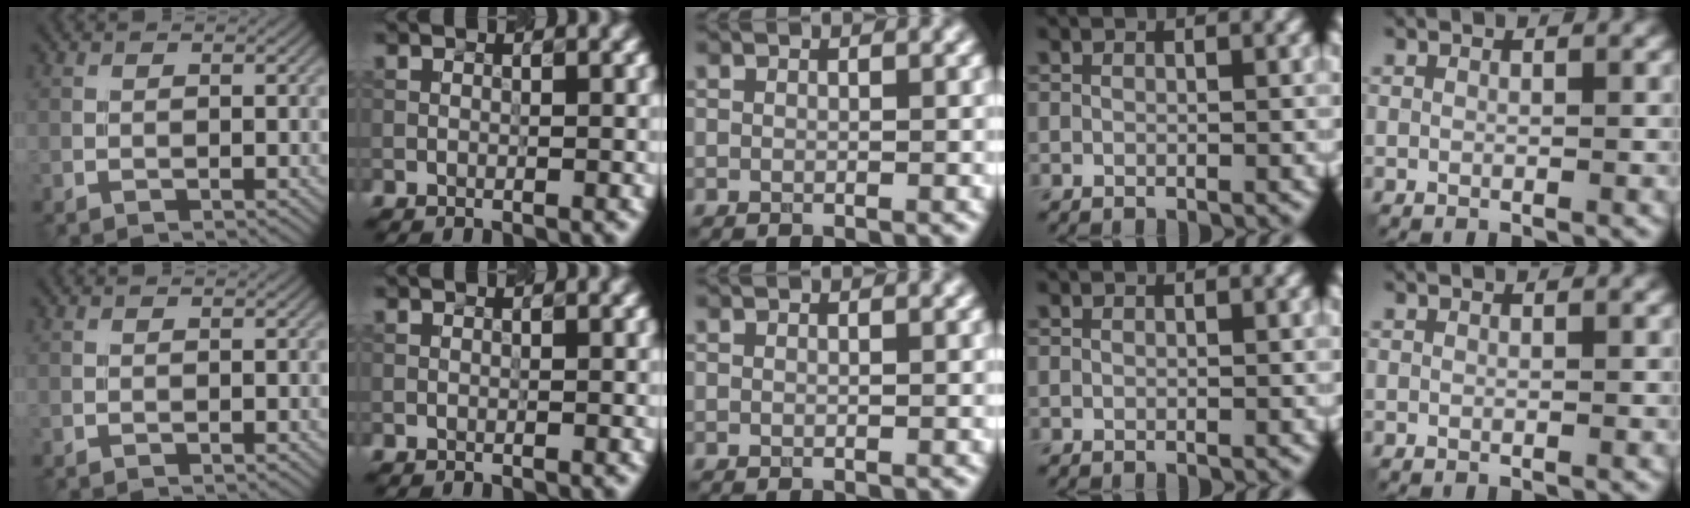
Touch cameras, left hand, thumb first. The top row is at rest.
{}